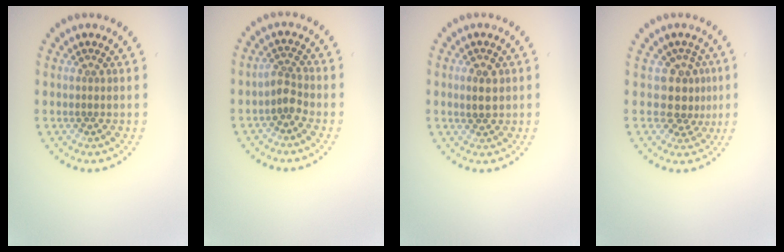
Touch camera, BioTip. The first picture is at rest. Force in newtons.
{"total": 1.9, "press": 1.4, "slide": 1.2}
{"total": 1.9, "press": 1.9, "slide": 0.2}
{"total": 3.0, "press": 2.1, "slide": 2.1}